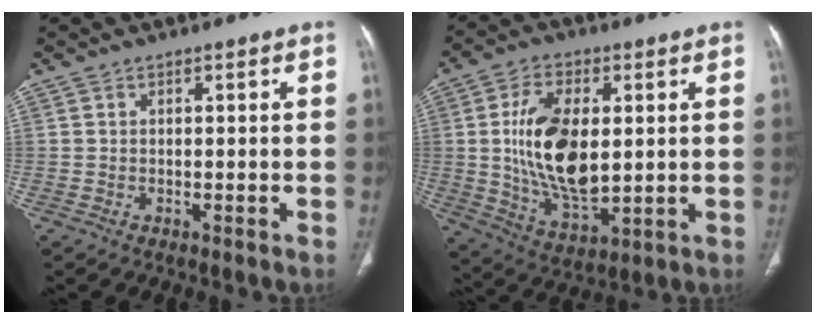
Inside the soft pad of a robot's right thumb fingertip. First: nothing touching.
{"total": 16.4, "force": [1.6, 8.7, 13.9], "torque": [-0.245, -0.016, 0.038]}